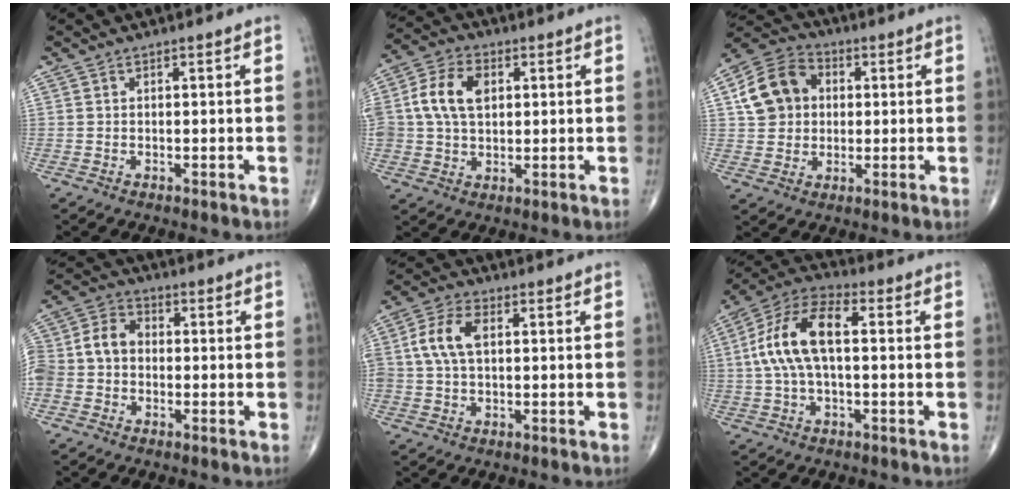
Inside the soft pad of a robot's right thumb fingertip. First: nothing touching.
{"total": 10.8, "force": [1.9, 7.4, 7.6], "torque": [-0.136, 0.012, 0.032]}
{"total": 11.6, "force": [2.0, 9.7, 6.1], "torque": [-0.096, 0.015, 0.026]}
{"total": 11.8, "force": [-1.0, 9.5, 6.9], "torque": [-0.143, 0.038, -0.026]}
{"total": 7.9, "force": [1.2, 4.7, 6.2], "torque": [-0.134, 0.018, 0.021]}
{"total": 13.3, "force": [1.0, 6.4, 11.7], "torque": [-0.239, 0.039, 0.011]}